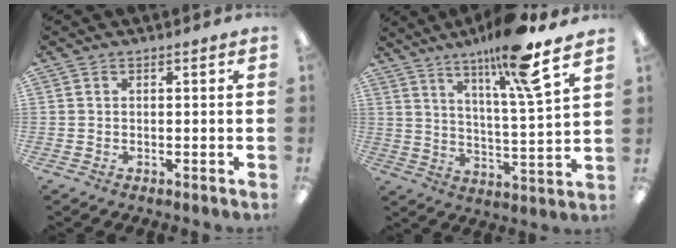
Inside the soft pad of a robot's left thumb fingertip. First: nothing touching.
{"total": 14.7, "force": [10.8, 0.8, 10.0], "torque": [-0.175, -0.054, 0.166]}